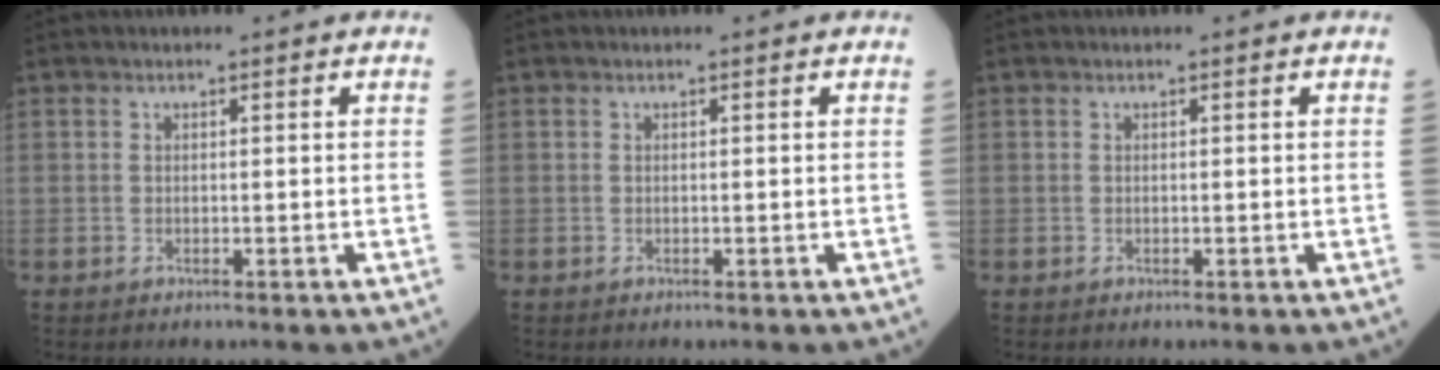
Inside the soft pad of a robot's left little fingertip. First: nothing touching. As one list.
[{"total": 0.0}, {"total": 0.0}]